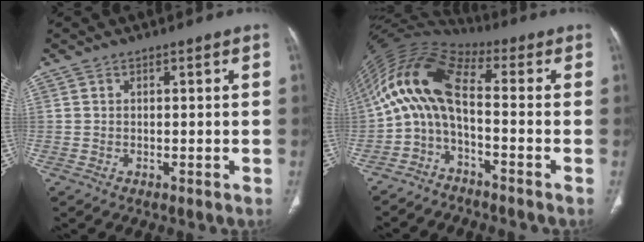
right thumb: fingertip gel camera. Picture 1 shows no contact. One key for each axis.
{"total": 12.4, "fx": -2.3, "fy": 5.0, "fz": 11.2, "tx": -0.220, "ty": 0.072, "tz": -0.058}